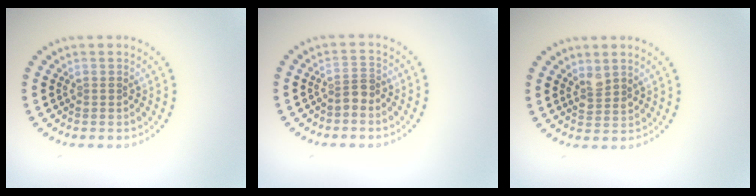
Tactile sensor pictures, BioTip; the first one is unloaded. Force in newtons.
{"total": 1.6, "press": 1.2, "slide": 1.1}
{"total": 1.6, "press": 1.3, "slide": 0.8}